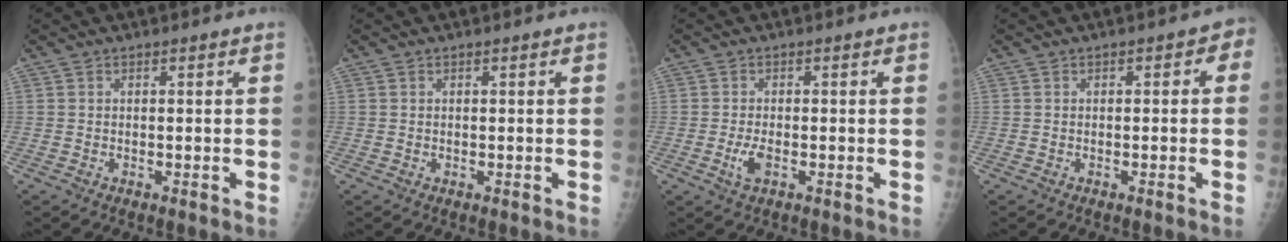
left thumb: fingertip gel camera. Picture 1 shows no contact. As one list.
[{"total": 0.0}, {"total": 2.8, "force": [-1.0, 1.3, 2.3], "torque": [-0.052, -0.003, -0.018]}, {"total": 2.3, "force": [-0.4, 1.6, 1.6], "torque": [0.001, 0.015, -0.014]}]